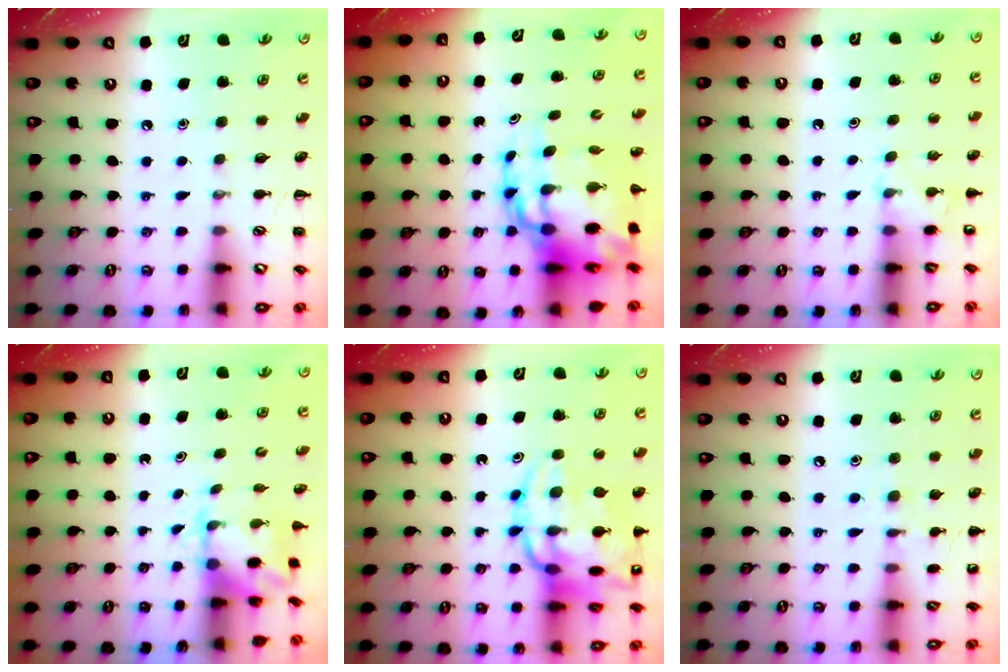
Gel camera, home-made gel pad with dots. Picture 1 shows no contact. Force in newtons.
{"total": 18.9, "press": 18.1, "slide": 5.4}
{"total": 5.3, "press": 5.0, "slide": 1.5}
{"total": 2.1, "press": 2.0, "slide": 0.7}
{"total": 20.4, "press": 20.2, "slide": 2.5}
{"total": 7.4, "press": 7.2, "slide": 1.9}